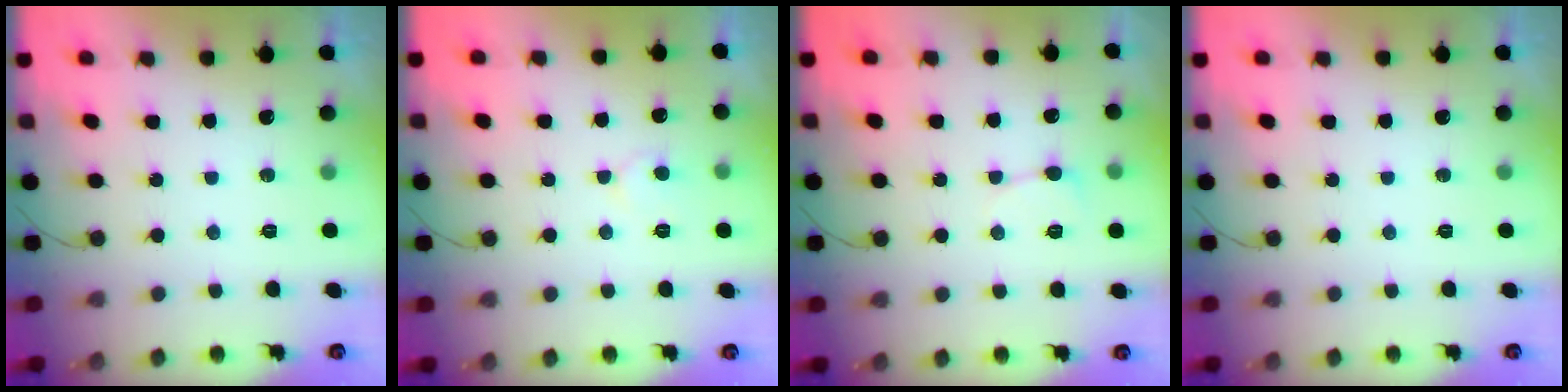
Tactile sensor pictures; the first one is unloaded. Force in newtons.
{"total": 4.1, "press": 4.1, "slide": 0.3}
{"total": 3.7, "press": 3.6, "slide": 0.5}
{"total": 0.0}